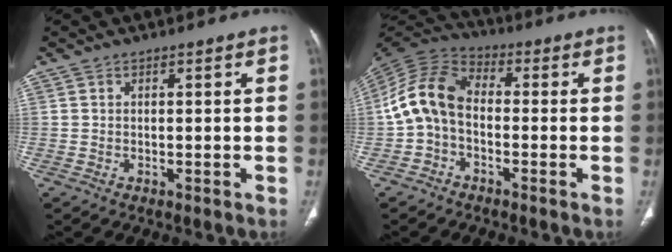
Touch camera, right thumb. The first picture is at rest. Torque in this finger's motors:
{"motor_torque": [0.34, 1.66, 1.03, -0.57, 0.34]}